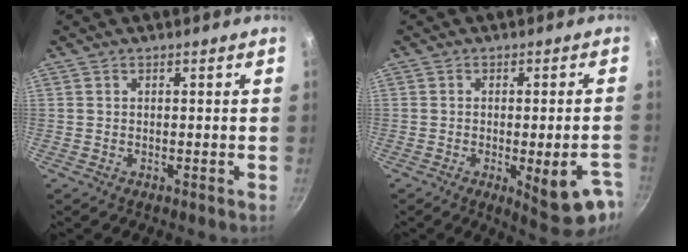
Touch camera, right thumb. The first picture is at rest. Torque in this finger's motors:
{"motor_torque": [-0.05, 0.17, -0.02, 0.26, 0.02]}